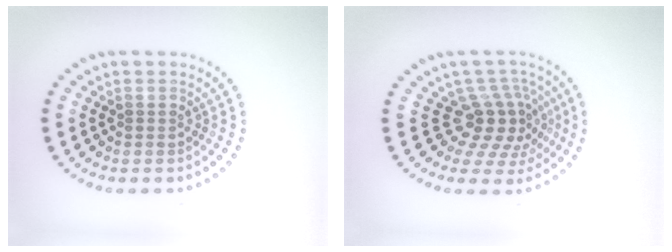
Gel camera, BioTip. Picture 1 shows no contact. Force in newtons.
{"total": 4.4, "press": 3.1, "slide": 3.1}